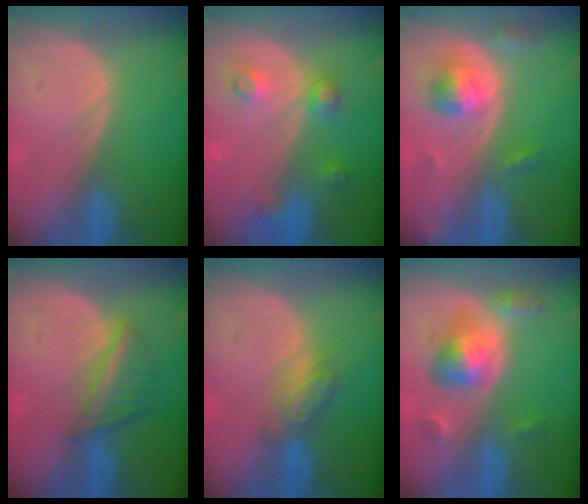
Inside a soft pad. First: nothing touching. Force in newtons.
{"total": 4.2, "press": 4.2, "slide": 0.0}
{"total": 5.3, "press": 5.1, "slide": 1.5}
{"total": 5.6, "press": 5.2, "slide": 2.1}
{"total": 4.2, "press": 4.2, "slide": 0.6}
{"total": 6.2, "press": 5.8, "slide": 2.3}